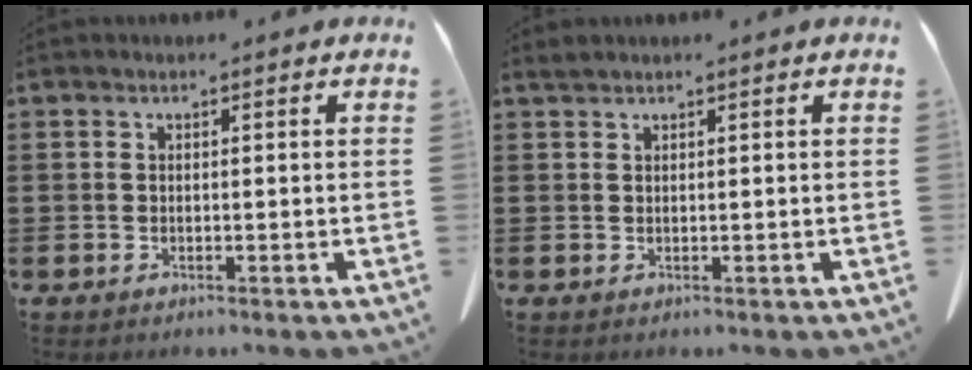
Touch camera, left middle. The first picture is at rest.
{"total": 0.6, "force": [0.6, 0.1, 0.2], "torque": [-0.007, 0.000, 0.012]}